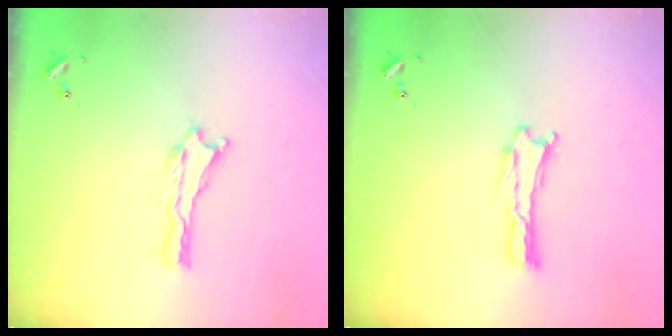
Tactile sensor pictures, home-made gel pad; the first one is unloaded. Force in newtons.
{"total": 0.0}